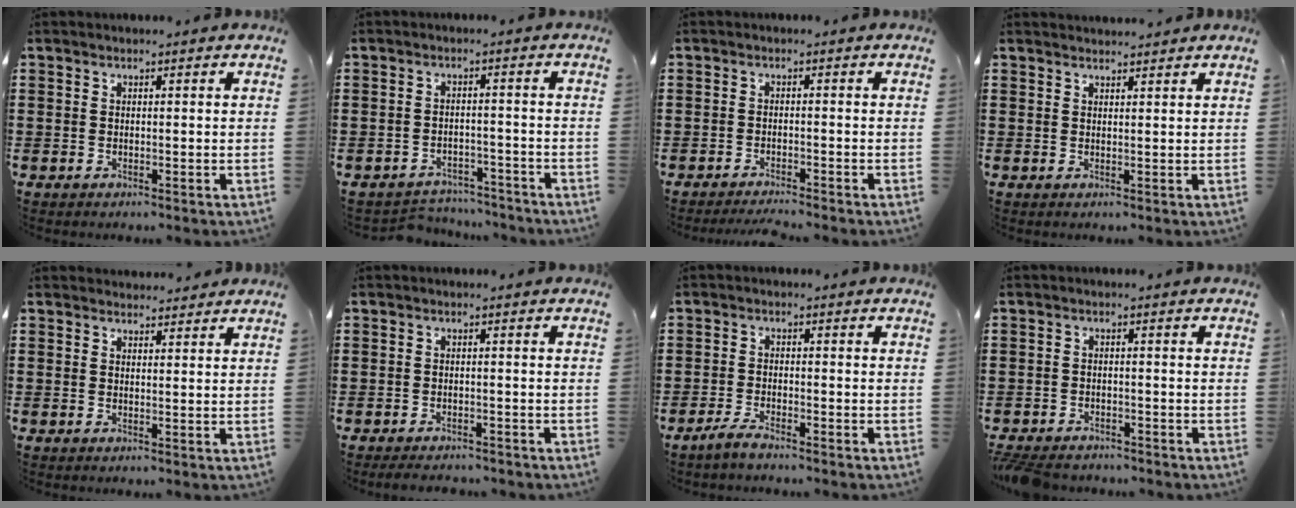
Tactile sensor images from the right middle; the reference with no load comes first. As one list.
[{"total": 3.2, "force": [-3.2, 0.5, 0.0], "torque": [-0.008, -0.001, -0.067]}, {"total": 1.9, "force": [-1.8, -0.2, 0.5], "torque": [-0.010, -0.002, -0.035]}, {"total": 1.5, "force": [1.5, 0.2, 0.1], "torque": [-0.004, 0.002, 0.029]}, {"total": 1.9, "force": [1.9, 0.4, -0.1], "torque": [0.005, 0.000, 0.035]}, {"total": 1.7, "force": [-1.6, 0.1, 0.3], "torque": [-0.011, -0.004, -0.032]}, {"total": 2.3, "force": [-1.8, 0.2, 1.4], "torque": [-0.031, 0.001, -0.036]}, {"total": 2.5, "force": [-2.4, 0.5, 0.4], "torque": [-0.018, -0.002, -0.055]}]